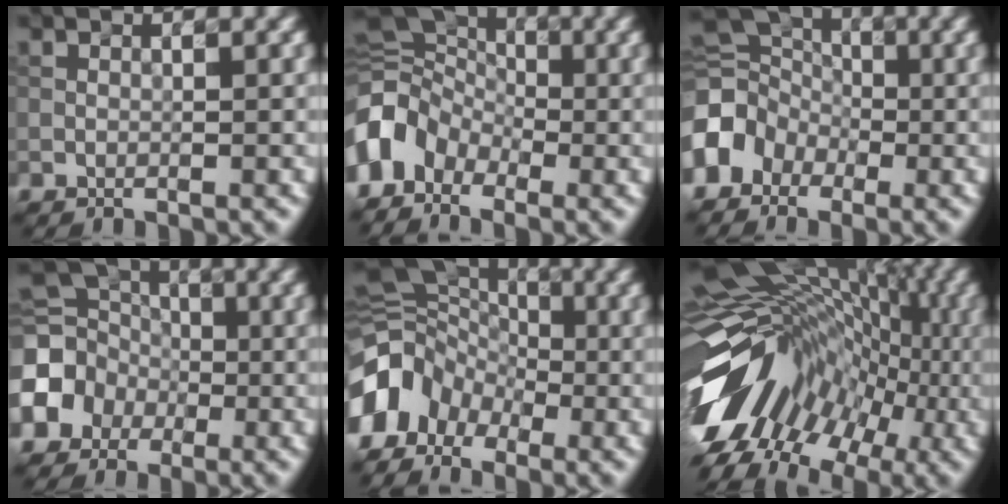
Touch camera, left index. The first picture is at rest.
{"total": 6.2, "force": [-2.2, 4.8, 3.2], "torque": [-0.044, 0.009, -0.059]}
{"total": 7.1, "force": [-2.5, 5.6, 3.6], "torque": [-0.052, 0.006, -0.061]}
{"total": 8.5, "force": [-2.0, 7.4, 3.7], "torque": [-0.070, -0.001, -0.067]}
{"total": 6.9, "force": [-2.9, 5.3, 3.3], "torque": [-0.051, 0.009, -0.069]}
{"total": 14.4, "force": [-3.3, 9.6, 10.2], "torque": [-0.161, 0.029, -0.058]}